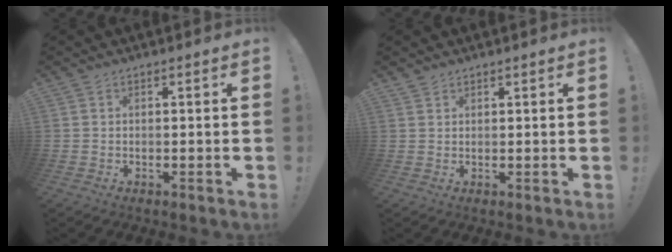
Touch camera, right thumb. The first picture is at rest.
{"total": 1.3, "force": [1.2, 0.5, 0.1], "torque": [0.002, -0.007, 0.024]}